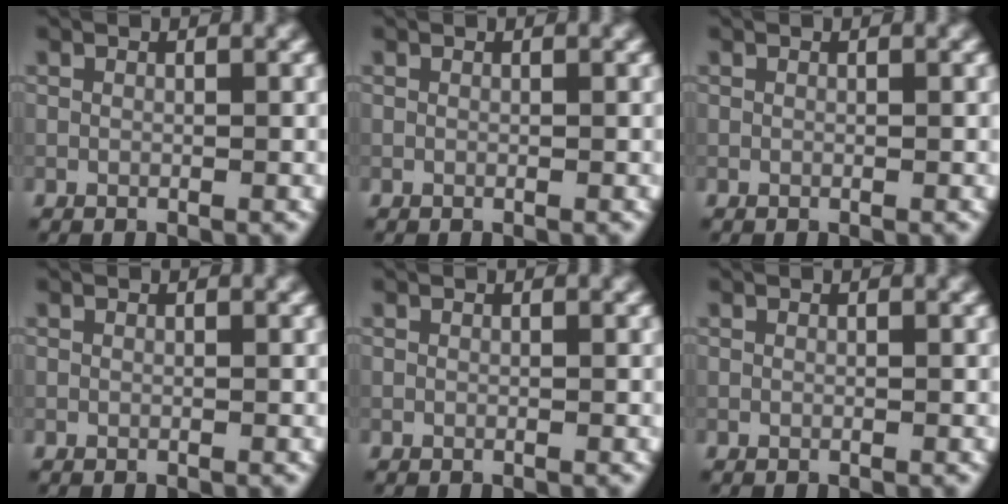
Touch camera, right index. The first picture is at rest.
{"total": 0.0}
{"total": 0.0}
{"total": 0.0}
{"total": 0.0}
{"total": 0.0}